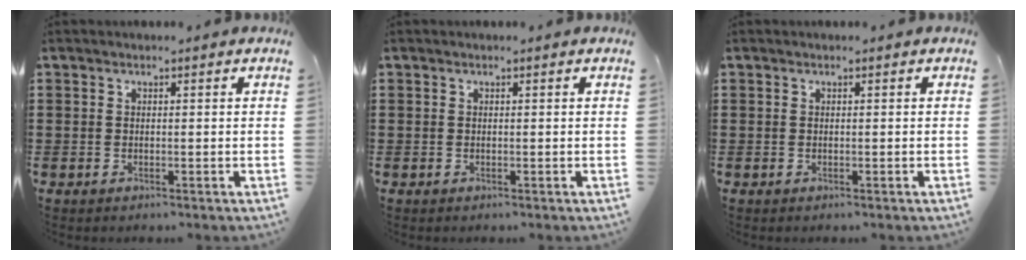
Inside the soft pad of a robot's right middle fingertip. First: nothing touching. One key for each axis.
{"total": 0.0}
{"total": 0.0}